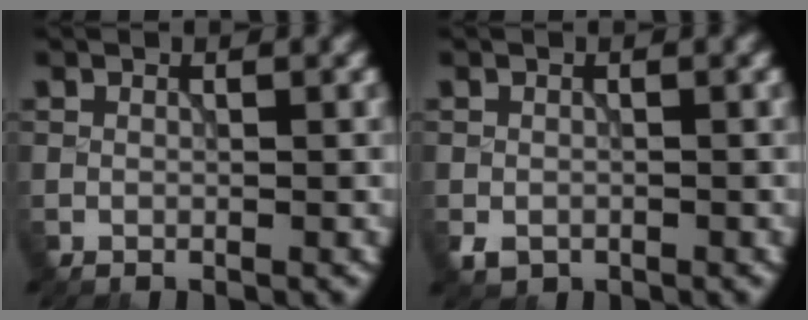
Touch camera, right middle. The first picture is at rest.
{"total": 1.3, "force": [-0.6, 1.0, 0.6], "torque": [-0.010, -0.007, -0.013]}